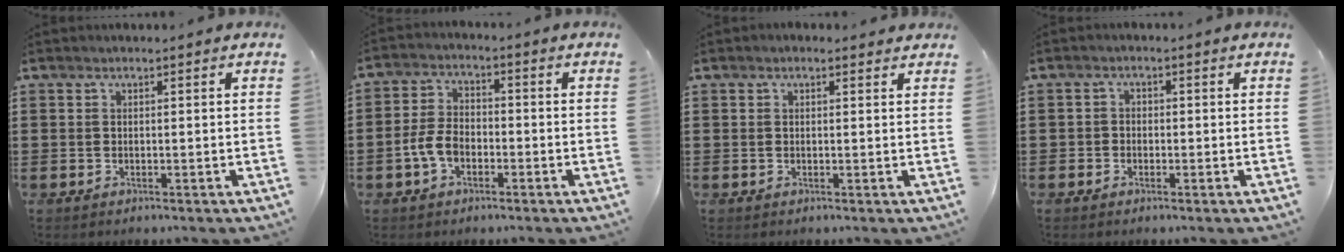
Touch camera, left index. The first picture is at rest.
{"total": 5.2, "force": [-1.9, 3.2, 3.6], "torque": [-0.092, 0.001, -0.043]}
{"total": 0.8, "force": [0.4, 0.4, 0.5], "torque": [-0.011, 0.005, 0.008]}
{"total": 1.2, "force": [-0.6, 1.1, 0.2], "torque": [-0.008, 0.004, -0.014]}